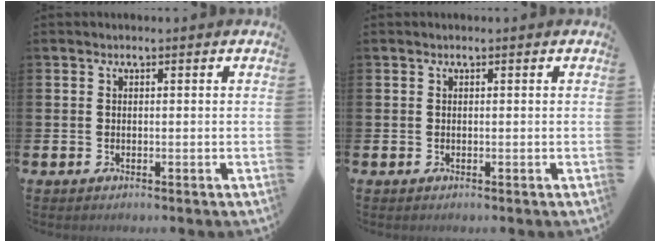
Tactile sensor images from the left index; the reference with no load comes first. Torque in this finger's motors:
{"motor_torque": [-0.11, 0.08, -0.05, -0.01]}